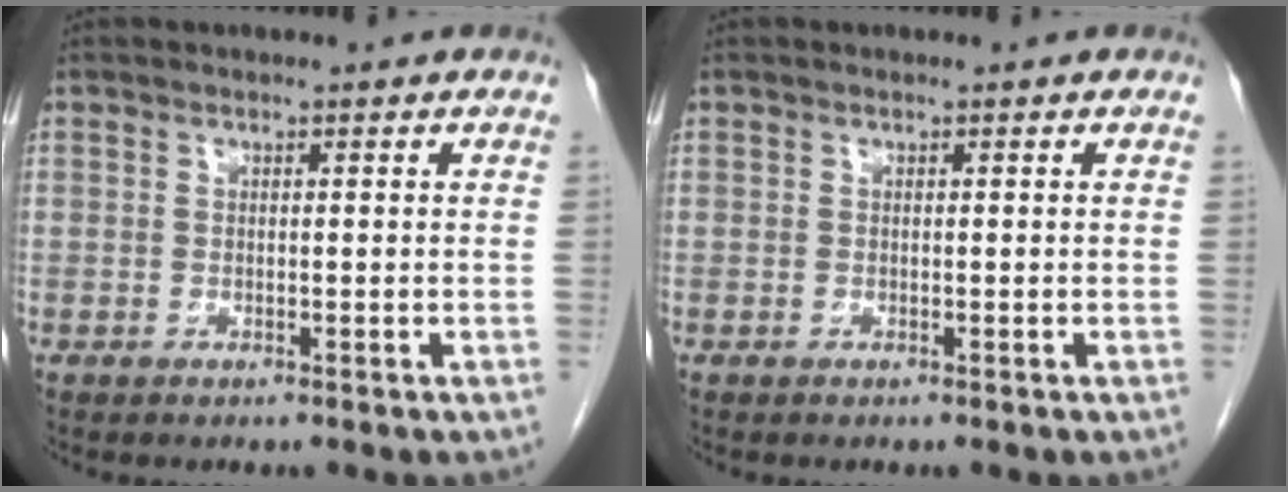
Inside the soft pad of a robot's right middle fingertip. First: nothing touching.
{"total": 0.0}